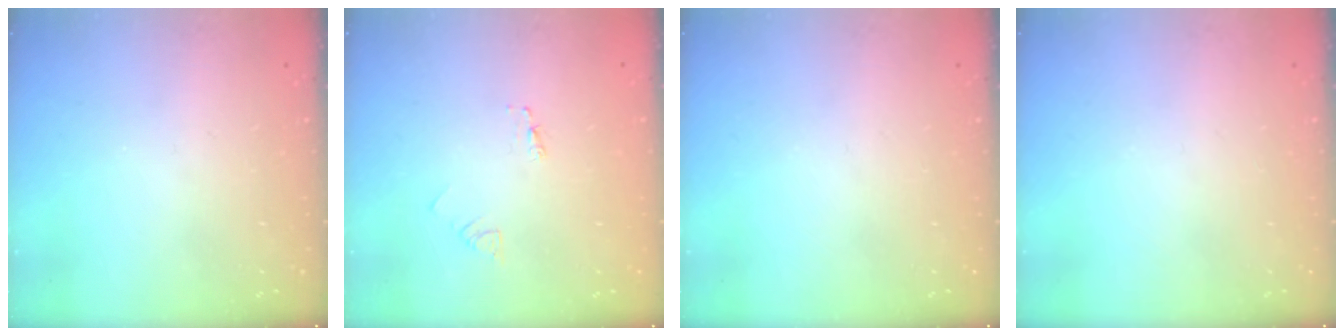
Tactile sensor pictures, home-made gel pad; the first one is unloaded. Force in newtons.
{"total": 2.1, "press": 2.1, "slide": 0.1}
{"total": 0.0}
{"total": 0.0}